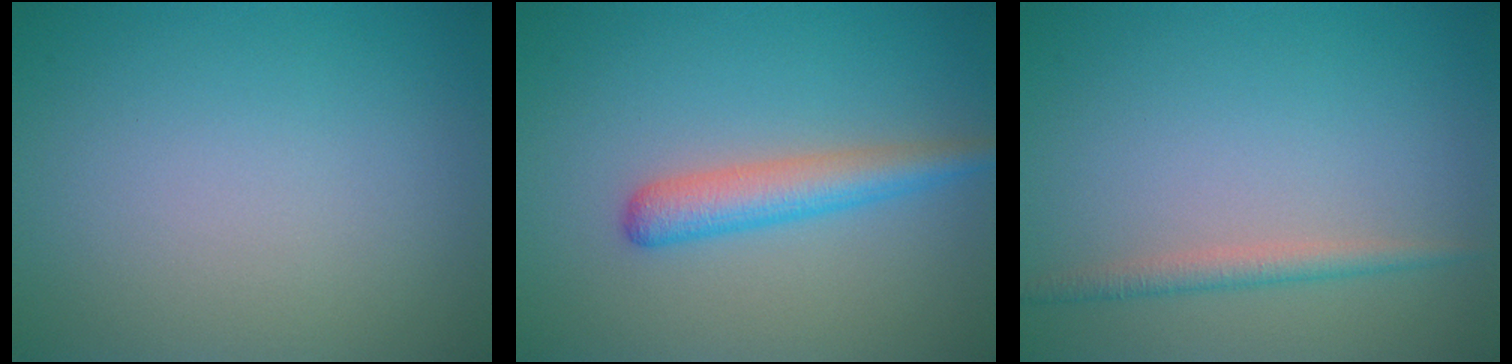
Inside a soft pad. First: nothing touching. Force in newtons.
{"total": 3.3, "press": 3.3, "slide": 0.2}
{"total": 1.7, "press": 1.7, "slide": 0.1}